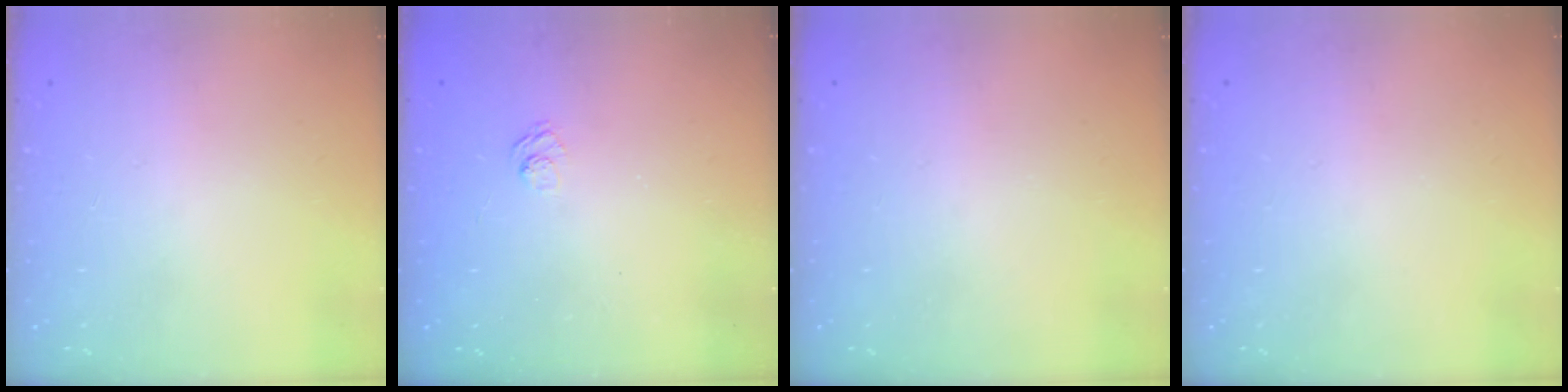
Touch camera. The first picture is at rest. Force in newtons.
{"total": 2.4, "press": 2.0, "slide": 1.3}
{"total": 0.0}
{"total": 0.0}